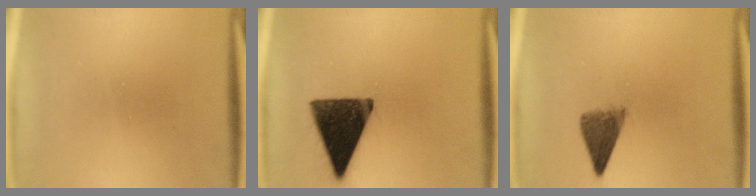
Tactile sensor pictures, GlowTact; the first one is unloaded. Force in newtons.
{"total": 14.4}
{"total": 4.6}